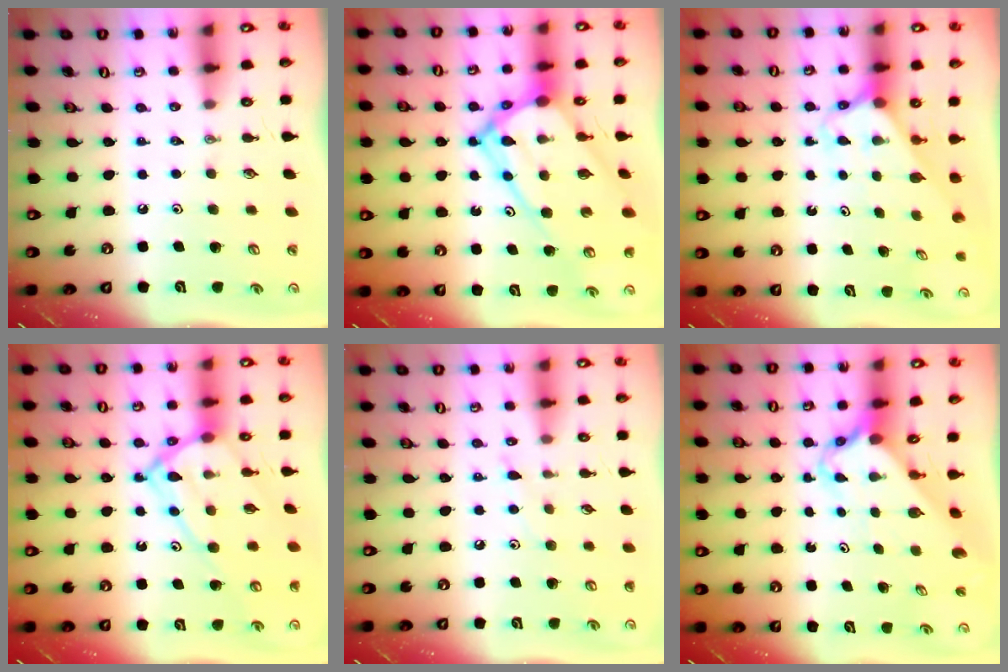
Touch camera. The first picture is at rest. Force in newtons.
{"total": 20.3, "press": 20.2, "slide": 1.8}
{"total": 2.5, "press": 2.5, "slide": 0.2}
{"total": 14.6, "press": 14.5, "slide": 1.3}
{"total": 4.3, "press": 4.3, "slide": 0.6}
{"total": 2.8, "press": 2.8, "slide": 0.2}